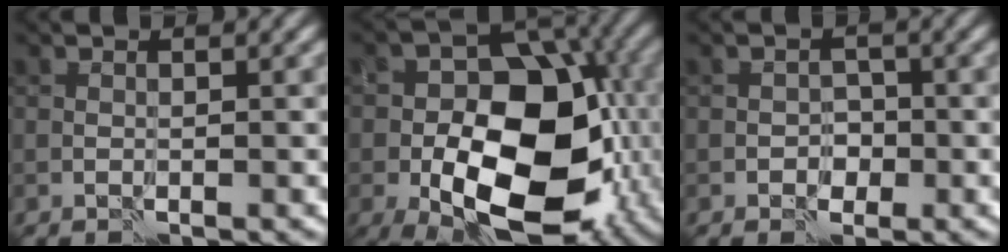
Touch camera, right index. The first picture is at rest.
{"total": 15.2, "force": [-4.4, 9.5, 11.0], "torque": [-0.162, -0.021, -0.070]}
{"total": 1.3, "force": [-0.4, 1.2, 0.4], "torque": [0.003, 0.002, -0.009]}